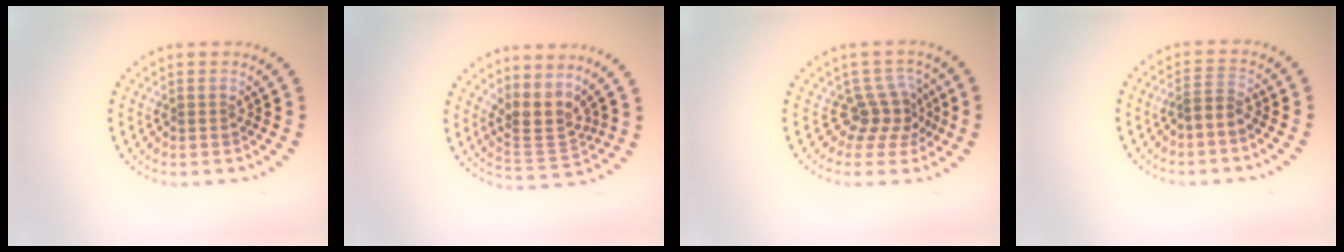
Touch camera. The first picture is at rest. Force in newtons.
{"total": 3.0, "press": 2.1, "slide": 2.2}
{"total": 2.9, "press": 1.9, "slide": 2.2}
{"total": 1.3, "press": 1.0, "slide": 0.8}